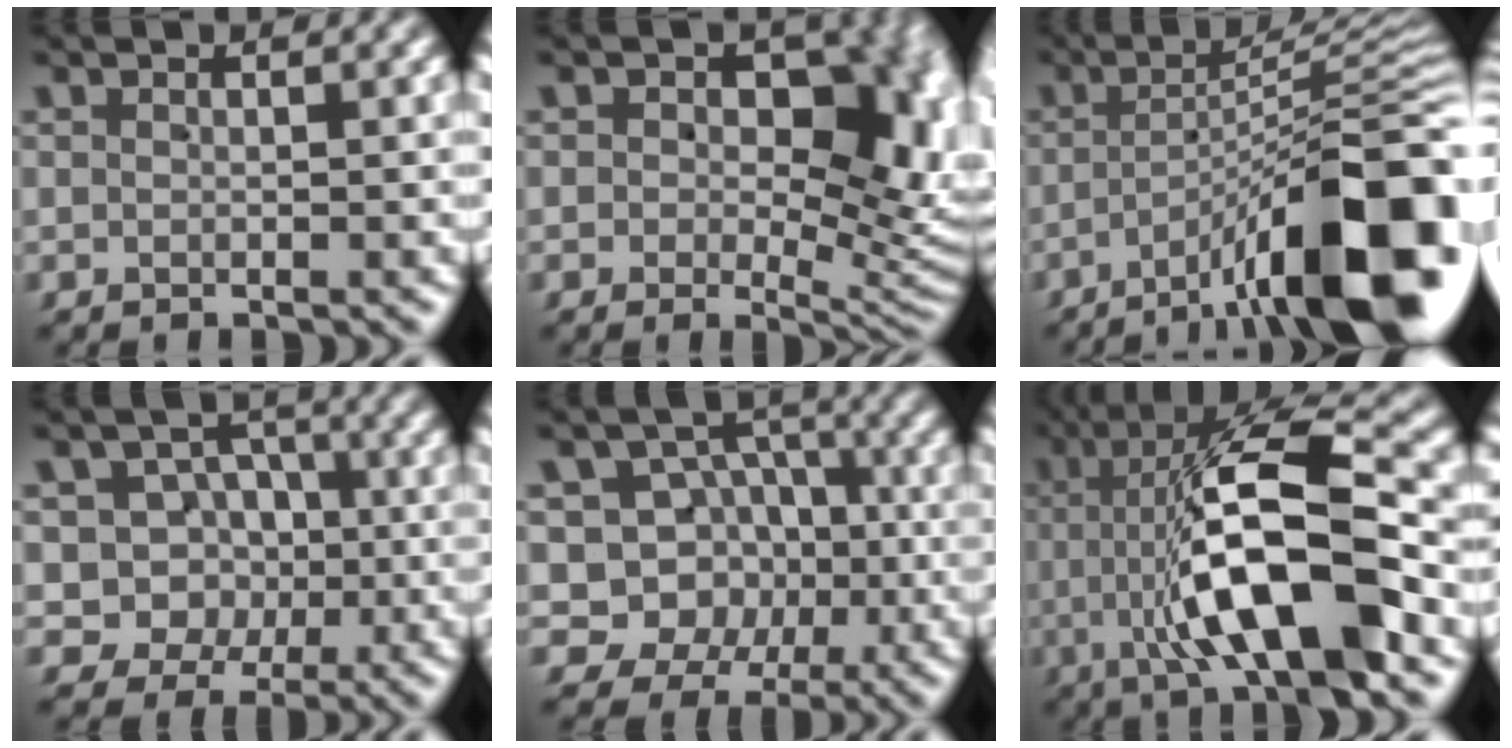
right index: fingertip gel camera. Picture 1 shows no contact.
{"total": 9.8, "force": [0.5, 5.8, 7.8], "torque": [-0.066, -0.007, 0.004]}
{"total": 13.2, "force": [-5.5, 4.2, 11.3], "torque": [-0.139, 0.002, -0.079]}
{"total": 11.3, "force": [-1.0, 10.8, 3.1], "torque": [-0.103, -0.055, -0.016]}
{"total": 12.9, "force": [-1.3, 12.1, 4.4], "torque": [-0.129, -0.058, -0.019]}
{"total": 13.4, "force": [-0.5, 4.1, 12.7], "torque": [-0.203, 0.010, -0.010]}